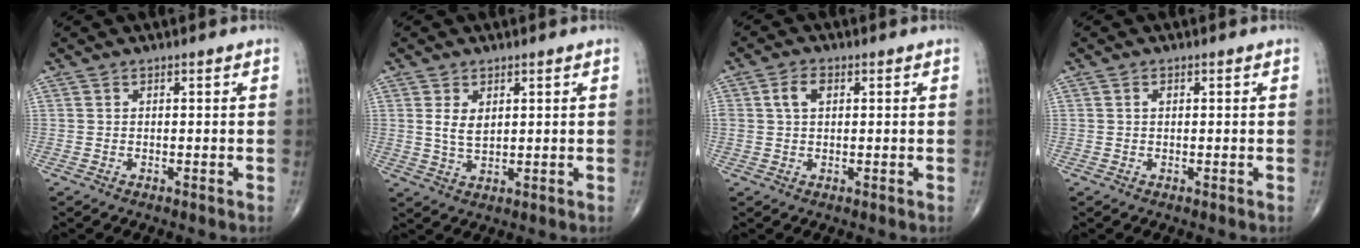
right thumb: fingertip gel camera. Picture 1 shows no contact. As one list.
[{"total": 3.8, "force": [1.2, 2.2, 2.9], "torque": [-0.049, -0.012, 0.028]}, {"total": 3.5, "force": [1.0, 2.2, 2.5], "torque": [-0.049, 0.007, 0.019]}, {"total": 0.7, "force": [0.1, 0.5, 0.5], "torque": [-0.008, 0.002, 0.002]}]